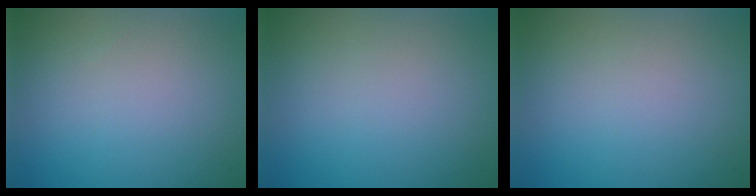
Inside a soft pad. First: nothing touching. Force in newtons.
{"total": 0.0}
{"total": 0.0}